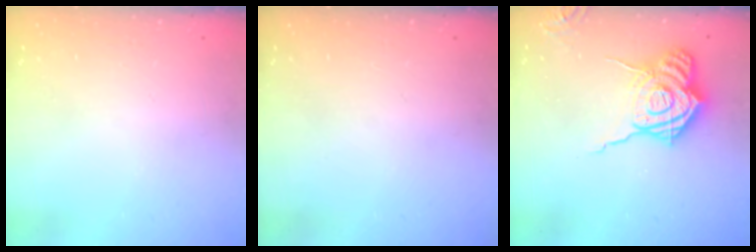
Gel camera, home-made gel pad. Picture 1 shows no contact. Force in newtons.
{"total": 0.0}
{"total": 19.2, "press": 19.1, "slide": 2.4}